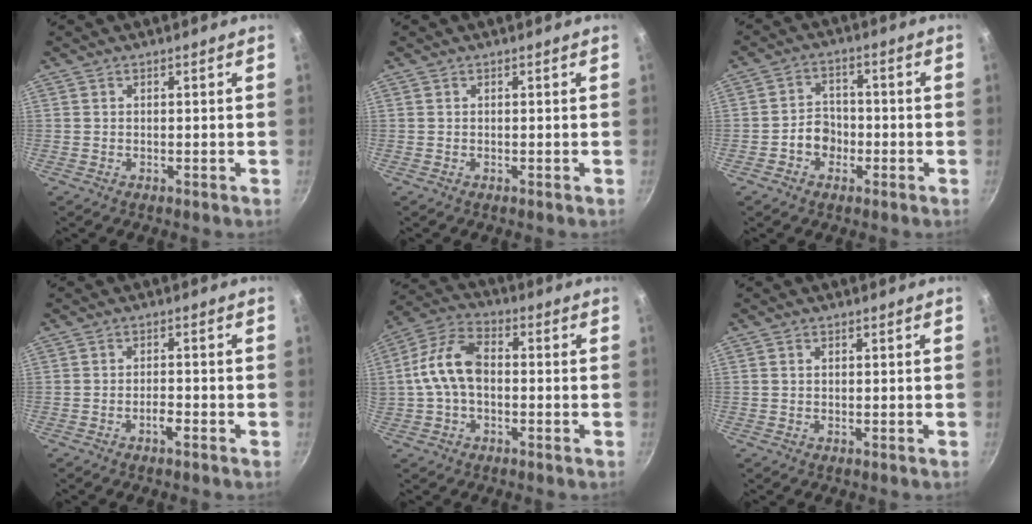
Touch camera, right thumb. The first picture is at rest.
{"total": 0.0}
{"total": 5.4, "force": [-1.9, 4.4, 2.5], "torque": [-0.010, 0.023, -0.035]}
{"total": 2.2, "force": [-1.3, 0.7, 1.6], "torque": [-0.026, 0.013, -0.026]}
{"total": 11.2, "force": [-0.1, 6.9, 8.9], "torque": [-0.165, 0.035, -0.015]}
{"total": 0.8, "force": [0.2, 0.6, 0.5], "torque": [-0.007, 0.004, 0.004]}